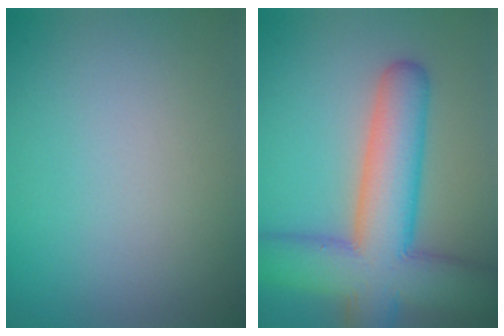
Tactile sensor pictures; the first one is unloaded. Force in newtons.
{"total": 10.7, "press": 10.7, "slide": 0.6}